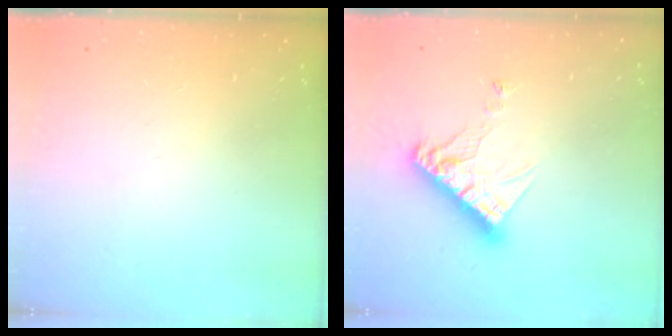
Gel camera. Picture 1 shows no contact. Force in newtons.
{"total": 11.3, "press": 11.2, "slide": 1.0}